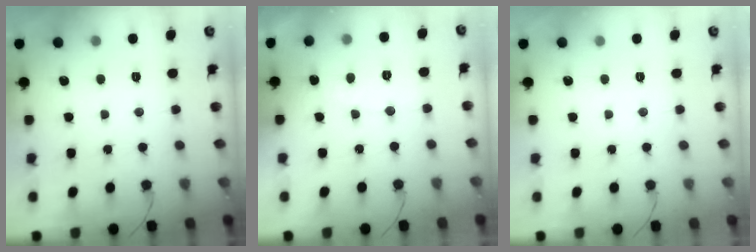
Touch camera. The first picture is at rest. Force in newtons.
{"total": 4.5, "press": 4.5, "slide": 0.3}
{"total": 0.0}